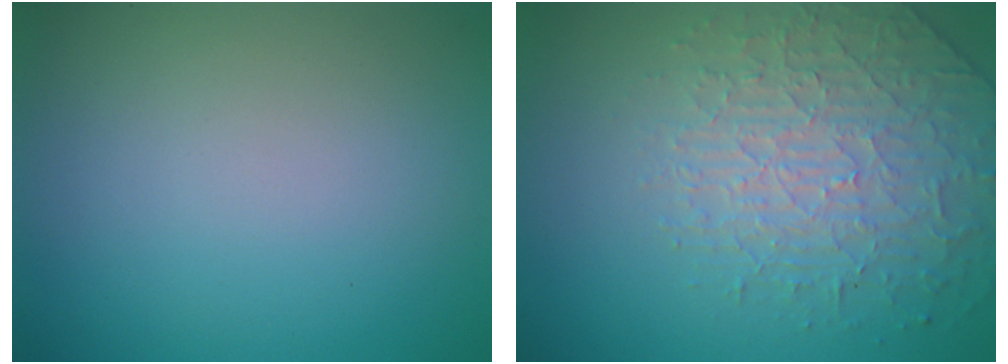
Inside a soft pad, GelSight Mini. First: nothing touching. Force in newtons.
{"total": 3.9, "press": 3.9, "slide": 0.5}